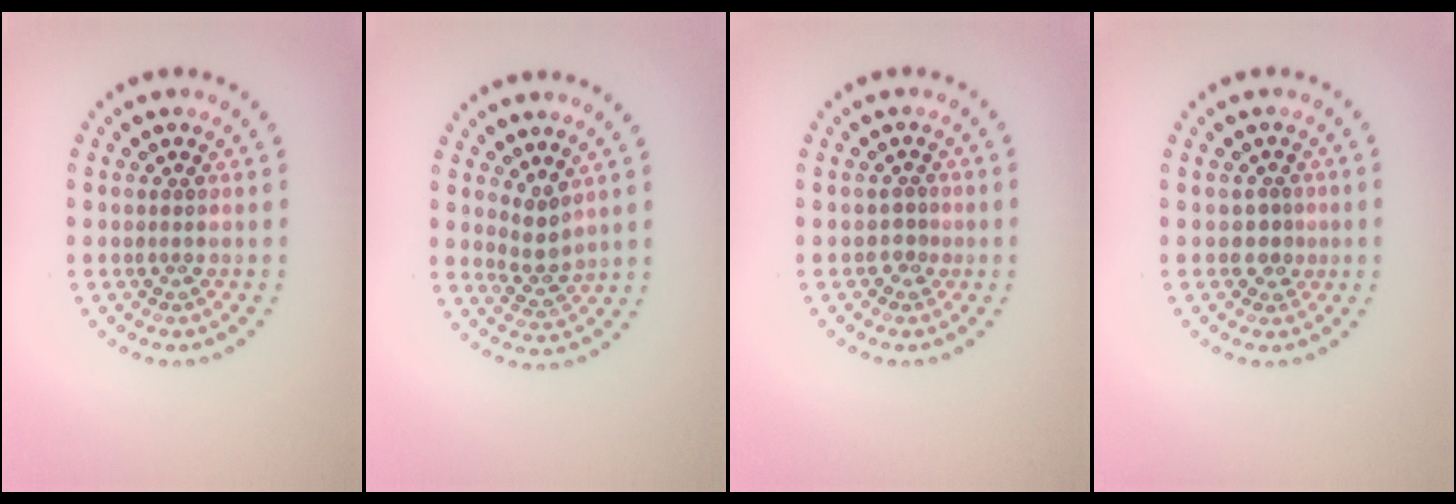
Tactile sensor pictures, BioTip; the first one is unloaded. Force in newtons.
{"total": 2.1, "press": 1.5, "slide": 1.4}
{"total": 0.9, "press": 0.7, "slide": 0.5}
{"total": 1.6, "press": 1.2, "slide": 1.1}